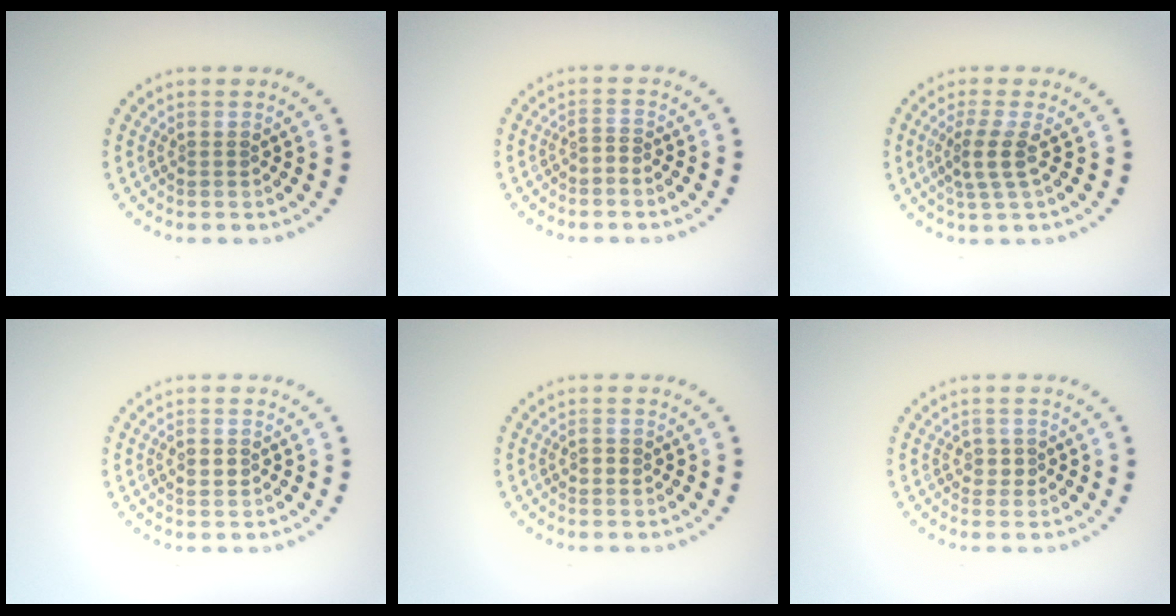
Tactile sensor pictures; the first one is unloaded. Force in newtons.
{"total": 0.6, "press": 0.3, "slide": 0.5}
{"total": 2.6, "press": 2.0, "slide": 1.6}
{"total": 1.2, "press": 1.2, "slide": 0.1}
{"total": 0.9, "press": 0.9, "slide": 0.0}
{"total": 1.1, "press": 1.0, "slide": 0.6}